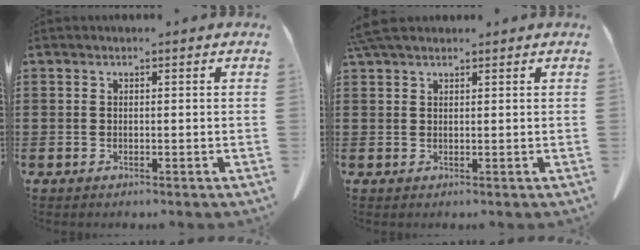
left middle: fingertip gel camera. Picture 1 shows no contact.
{"total": 3.1, "force": [2.4, 0.9, 1.7], "torque": [-0.042, 0.003, 0.048]}